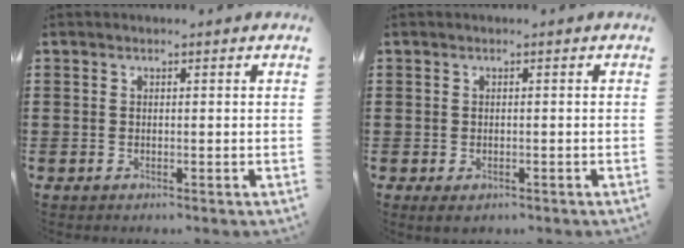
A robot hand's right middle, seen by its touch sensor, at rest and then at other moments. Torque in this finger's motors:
{"motor_torque": [1.07, 0.40, 0.37, 0.08]}